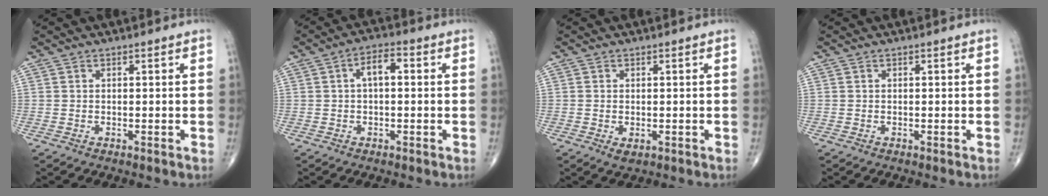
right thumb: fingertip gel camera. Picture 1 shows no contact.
{"total": 4.6, "force": [0.5, 2.2, 4.0], "torque": [-0.060, 0.017, 0.002]}
{"total": 1.7, "force": [-0.3, 1.0, 1.3], "torque": [-0.019, -0.003, -0.002]}
{"total": 0.0}